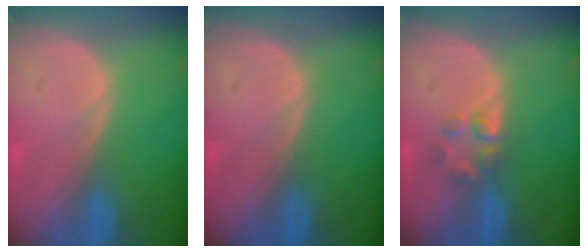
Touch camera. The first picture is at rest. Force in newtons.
{"total": 0.0}
{"total": 2.9, "press": 2.9, "slide": 0.3}